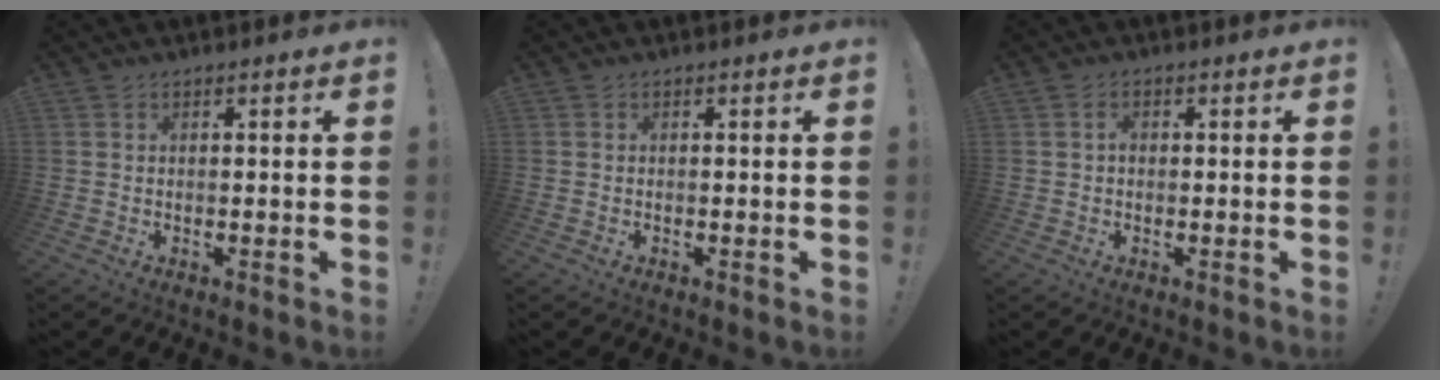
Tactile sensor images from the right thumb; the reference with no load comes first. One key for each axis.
{"total": 0.0}
{"total": 1.3, "fx": -0.2, "fy": 1.1, "fz": 0.8, "tx": -0.018, "ty": 0.007, "tz": -0.003}